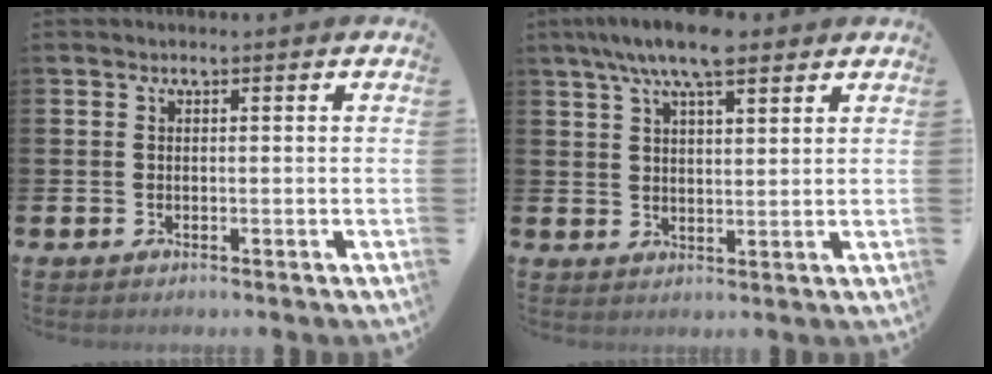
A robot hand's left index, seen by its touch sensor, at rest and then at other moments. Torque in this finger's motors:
{"motor_torque": [0.92, -0.80, 1.05, 0.21]}